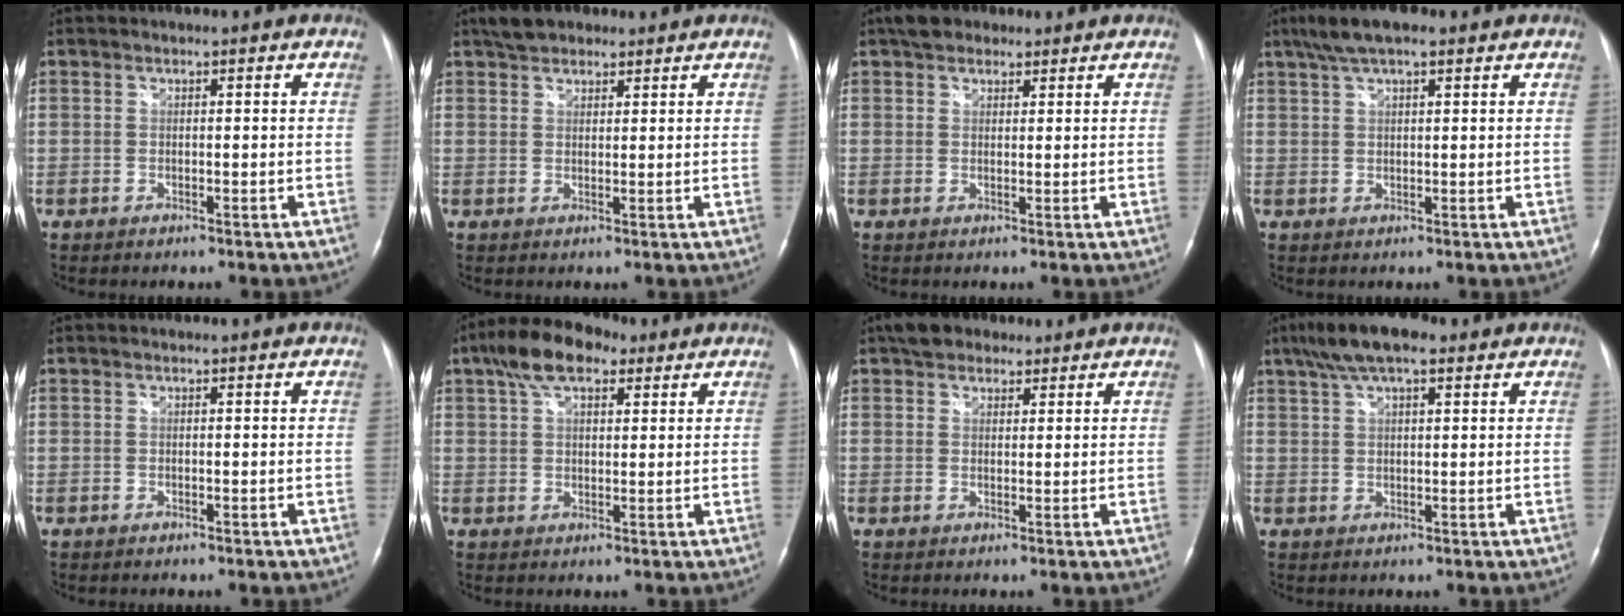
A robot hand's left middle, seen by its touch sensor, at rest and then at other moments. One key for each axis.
{"total": 4.9, "fx": 3.8, "fy": 2.5, "fz": 1.9, "tx": -0.039, "ty": 0.019, "tz": 0.068}
{"total": 4.7, "fx": 3.4, "fy": 2.6, "fz": 1.8, "tx": -0.035, "ty": 0.021, "tz": 0.060}
{"total": 6.9, "fx": 4.8, "fy": 1.6, "fz": 4.6, "tx": -0.093, "ty": 0.025, "tz": 0.086}
{"total": 0.0}
{"total": 8.9, "fx": 5.2, "fy": 4.0, "fz": 6.0, "tx": -0.119, "ty": 0.031, "tz": 0.092}
{"total": 5.5, "fx": 4.1, "fy": 3.0, "fz": 2.0, "tx": -0.037, "ty": 0.021, "tz": 0.073}
{"total": 8.9, "fx": 6.0, "fy": 2.4, "fz": 6.2, "tx": -0.119, "ty": 0.024, "tz": 0.103}